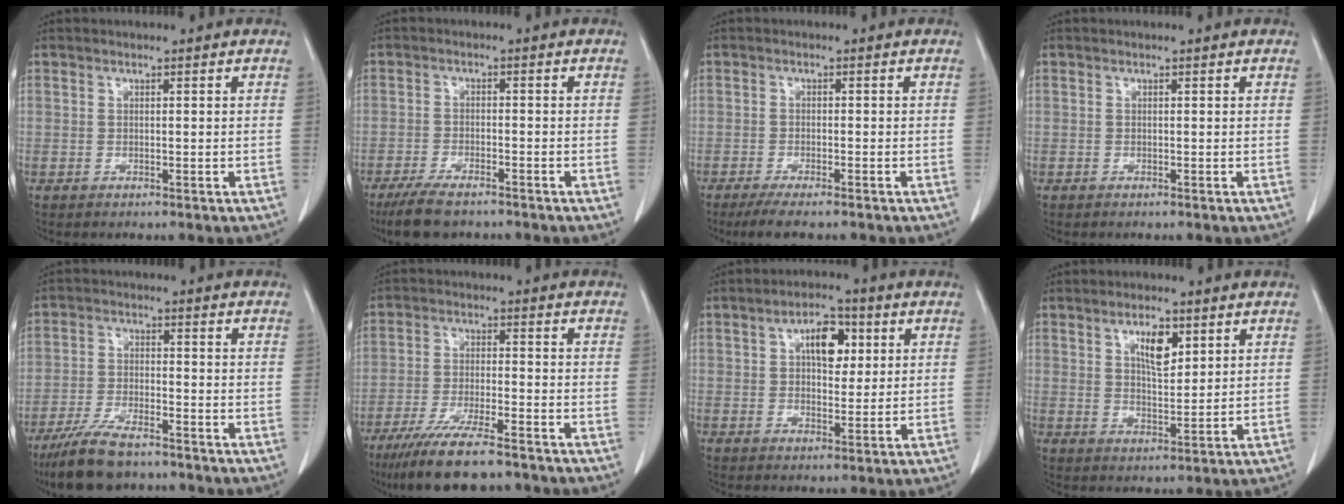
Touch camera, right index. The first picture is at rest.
{"total": 7.0, "force": [-5.6, 1.8, 3.7], "torque": [-0.068, -0.015, -0.097]}
{"total": 5.7, "force": [-4.6, 0.7, 3.3], "torque": [-0.049, -0.012, -0.073]}
{"total": 0.0}
{"total": 9.6, "force": [-7.6, 2.4, 5.3], "torque": [-0.103, -0.023, -0.136]}
{"total": 12.1, "force": [-9.6, 1.8, 7.1], "torque": [-0.121, -0.029, -0.159]}
{"total": 6.6, "force": [2.1, 3.3, 5.3], "torque": [-0.085, 0.015, 0.035]}
{"total": 5.5, "force": [2.6, 1.9, 4.5], "torque": [-0.080, -0.002, 0.048]}